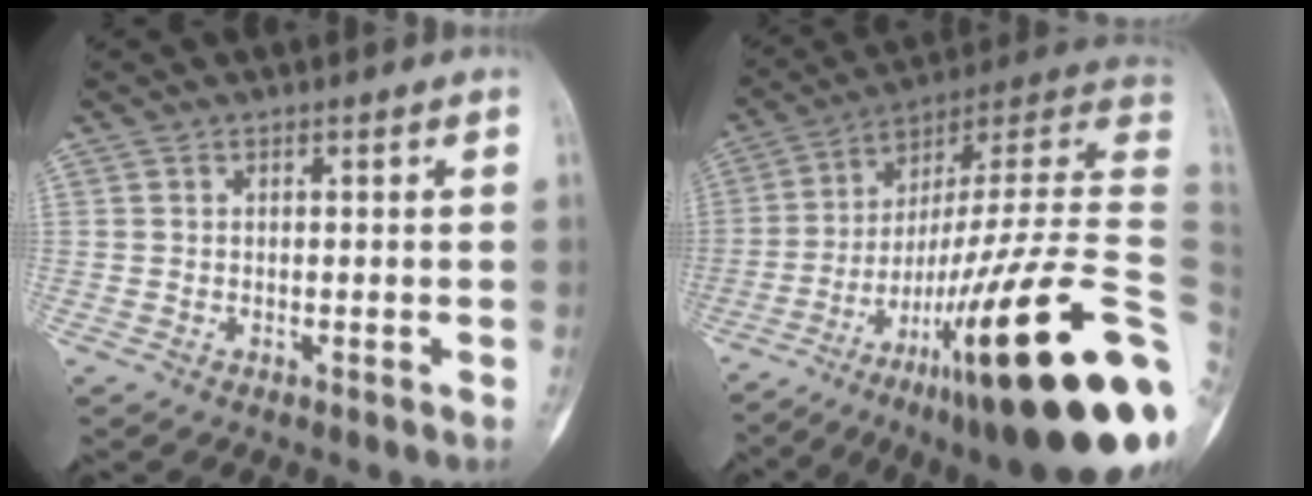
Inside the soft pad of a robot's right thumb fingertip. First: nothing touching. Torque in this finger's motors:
{"motor_torque": [4.33, 0.68, 1.34, -1.43, 0.77]}